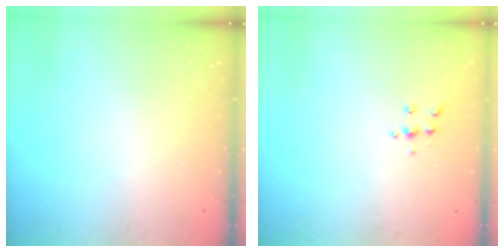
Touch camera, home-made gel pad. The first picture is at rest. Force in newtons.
{"total": 5.3, "press": 5.2, "slide": 0.5}